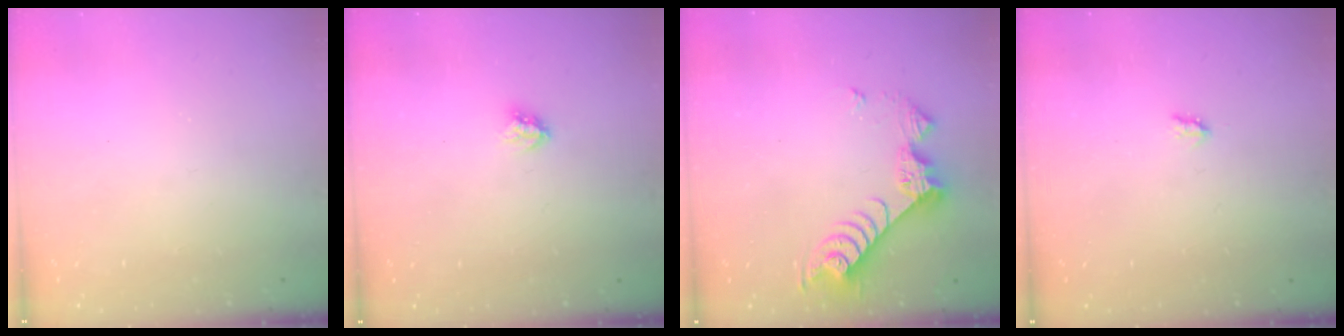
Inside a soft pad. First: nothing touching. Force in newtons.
{"total": 3.0, "press": 2.9, "slide": 0.4}
{"total": 10.0, "press": 9.9, "slide": 0.5}
{"total": 1.9, "press": 1.9, "slide": 0.3}